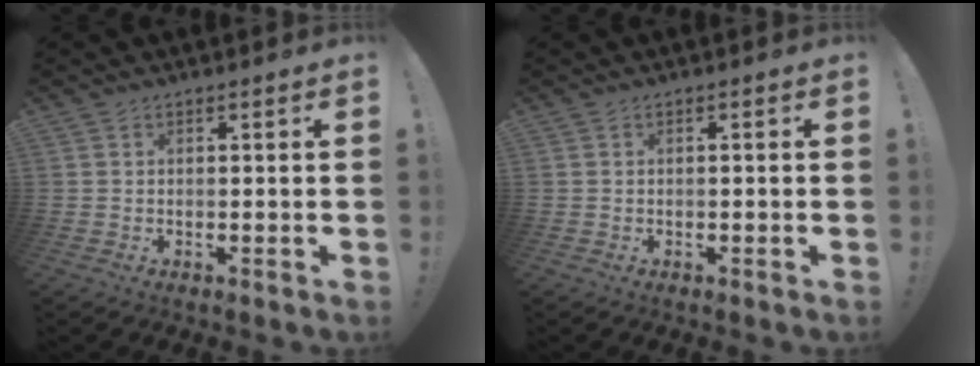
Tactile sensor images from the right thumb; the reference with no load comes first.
{"total": 0.5, "force": [-0.4, -0.2, 0.2], "torque": [-0.005, -0.001, -0.008]}